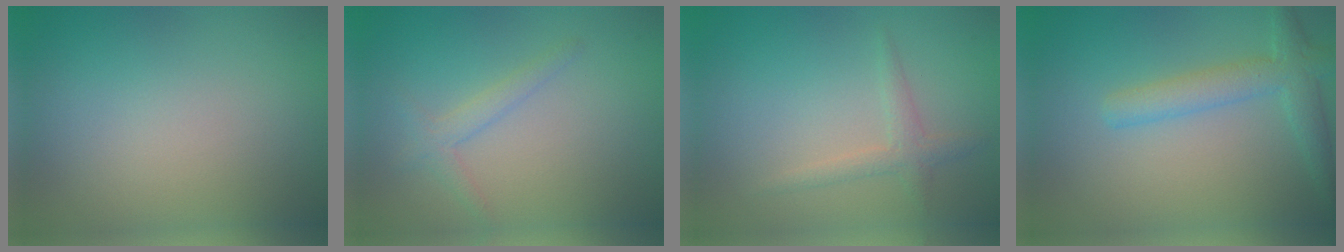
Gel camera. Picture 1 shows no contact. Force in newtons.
{"total": 1.6, "press": 1.6, "slide": 0.1}
{"total": 1.6, "press": 1.6, "slide": 0.0}
{"total": 3.4, "press": 3.4, "slide": 0.2}